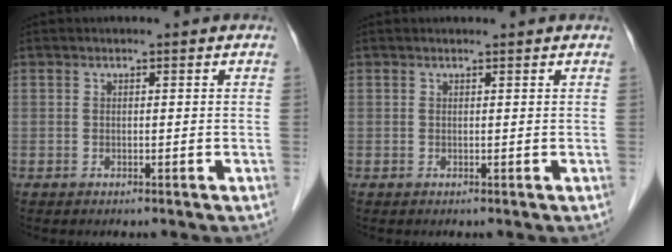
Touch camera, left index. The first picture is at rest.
{"total": 1.2, "force": [1.2, 0.0, 0.3], "torque": [-0.007, 0.008, 0.014]}